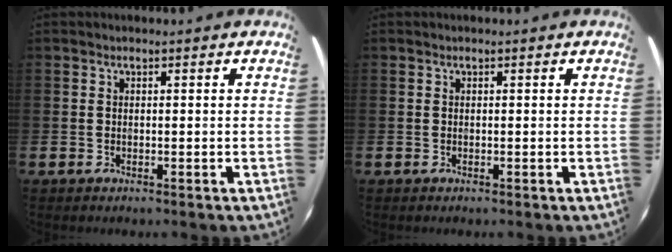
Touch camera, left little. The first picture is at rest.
{"total": 0.0}